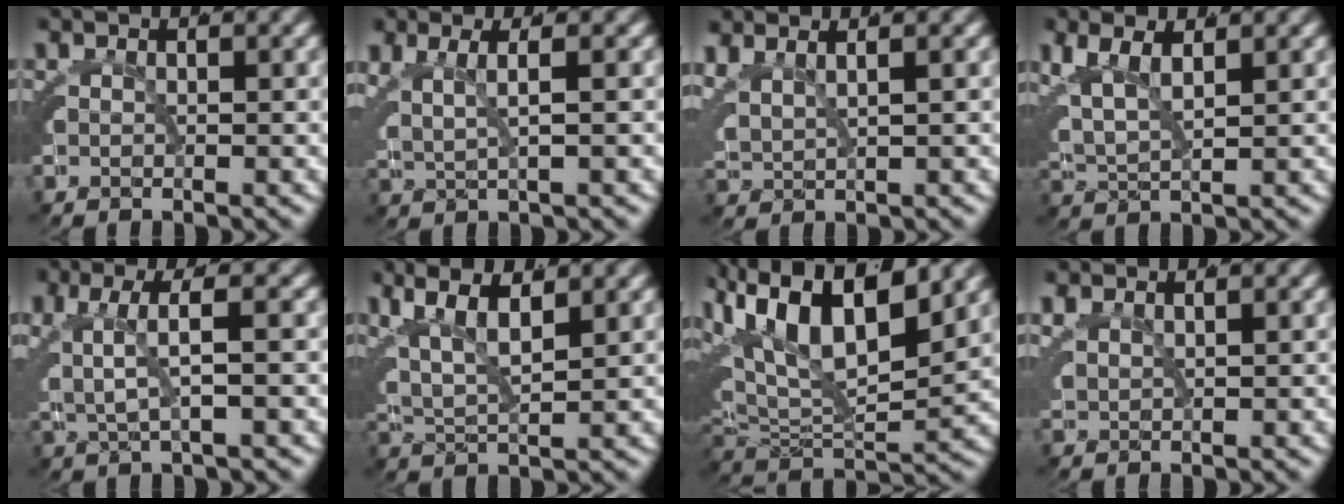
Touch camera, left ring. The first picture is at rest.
{"total": 2.9, "force": [0.9, 1.6, 2.3], "torque": [-0.060, -0.006, 0.022]}
{"total": 4.9, "force": [1.2, 3.9, 2.7], "torque": [-0.087, -0.011, 0.024]}
{"total": 4.9, "force": [1.3, 3.6, 3.1], "torque": [-0.093, -0.013, 0.028]}
{"total": 3.0, "force": [0.2, 1.1, 2.8], "torque": [-0.063, -0.007, 0.010]}
{"total": 6.4, "force": [2.2, 4.4, 4.1], "torque": [-0.108, -0.012, 0.039]}
{"total": 8.6, "force": [2.2, 5.3, 6.4], "torque": [-0.123, 0.004, 0.034]}
{"total": 2.7, "force": [1.2, 2.1, 1.2], "torque": [-0.037, -0.003, 0.023]}